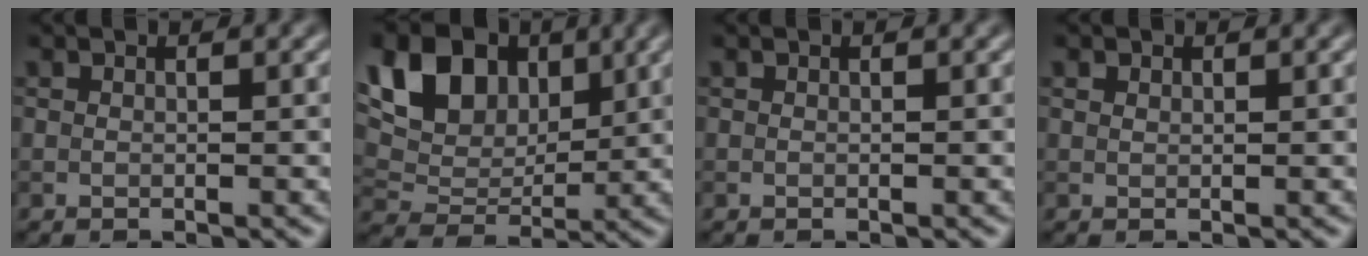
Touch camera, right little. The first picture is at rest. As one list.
[{"total": 10.6, "force": [4.3, 7.0, 6.7], "torque": [-0.143, 0.022, 0.066]}, {"total": 0.0}, {"total": 0.7, "force": [0.5, 0.4, 0.2], "torque": [-0.004, 0.000, 0.010]}]